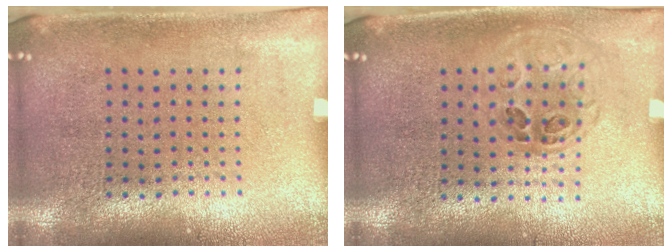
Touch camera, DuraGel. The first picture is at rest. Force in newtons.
{"total": 1.1, "press": 1.0, "slide": 0.5}